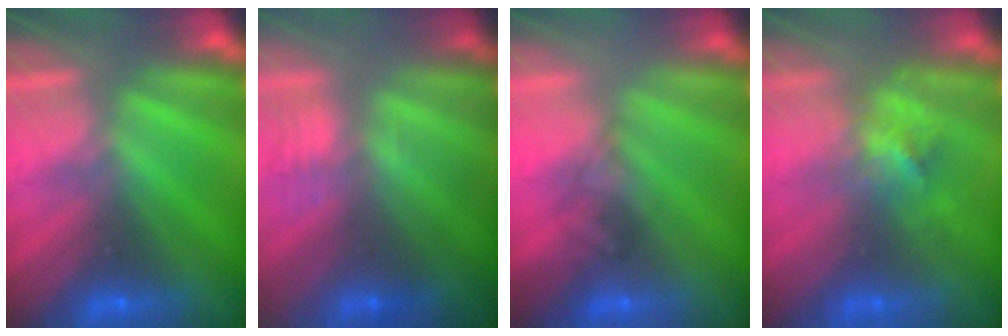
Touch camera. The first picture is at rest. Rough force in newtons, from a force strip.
{"total": 2.6}
{"total": 1.5}
{"total": 2.9}